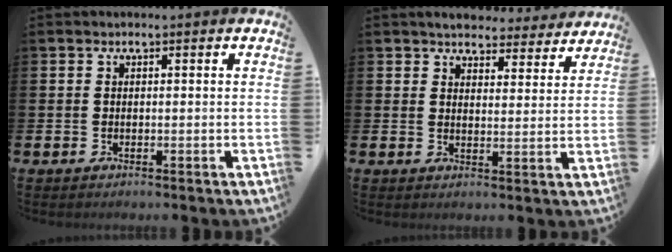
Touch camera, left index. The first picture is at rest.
{"total": 4.4, "force": [4.3, 1.2, 0.1], "torque": [-0.005, -0.031, 0.072]}